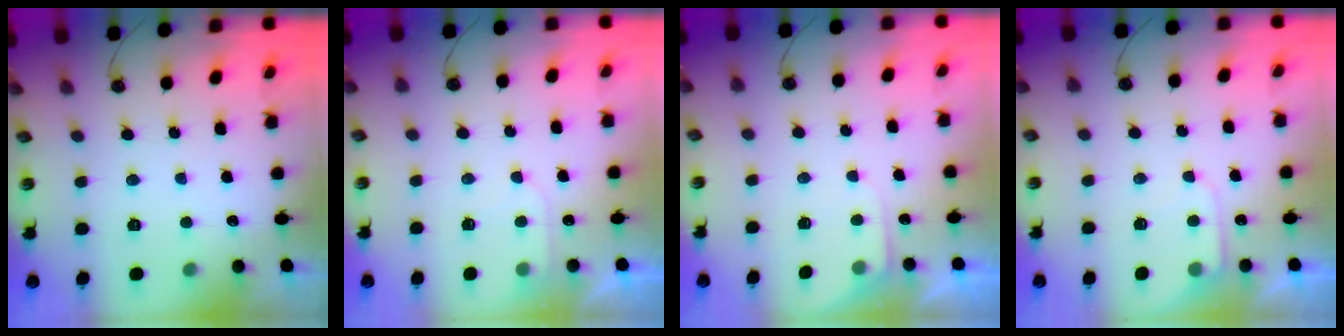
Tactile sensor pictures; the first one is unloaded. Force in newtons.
{"total": 5.6, "press": 5.5, "slide": 0.7}
{"total": 4.0, "press": 3.9, "slide": 0.6}
{"total": 4.9, "press": 4.9, "slide": 0.6}